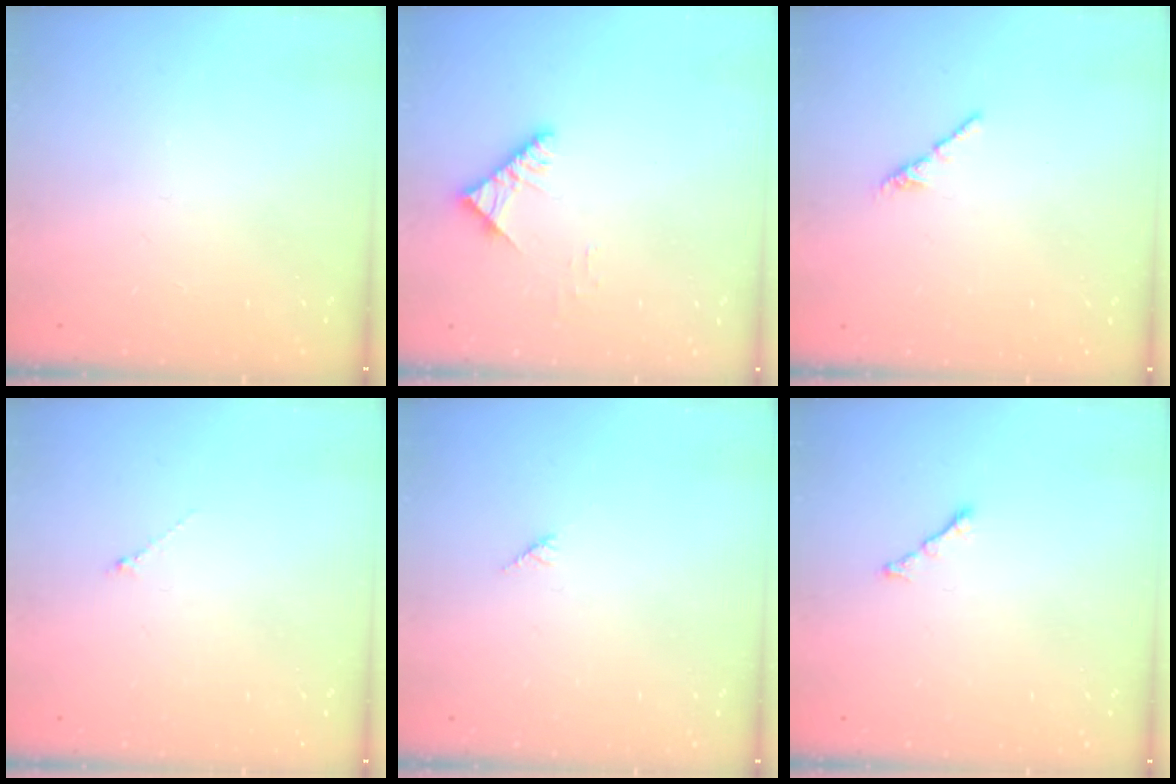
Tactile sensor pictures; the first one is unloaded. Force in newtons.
{"total": 4.7, "press": 4.7, "slide": 0.9}
{"total": 2.4, "press": 2.3, "slide": 0.8}
{"total": 0.6, "press": 0.5, "slide": 0.3}
{"total": 2.7, "press": 2.7, "slide": 0.2}
{"total": 1.7, "press": 1.6, "slide": 0.6}